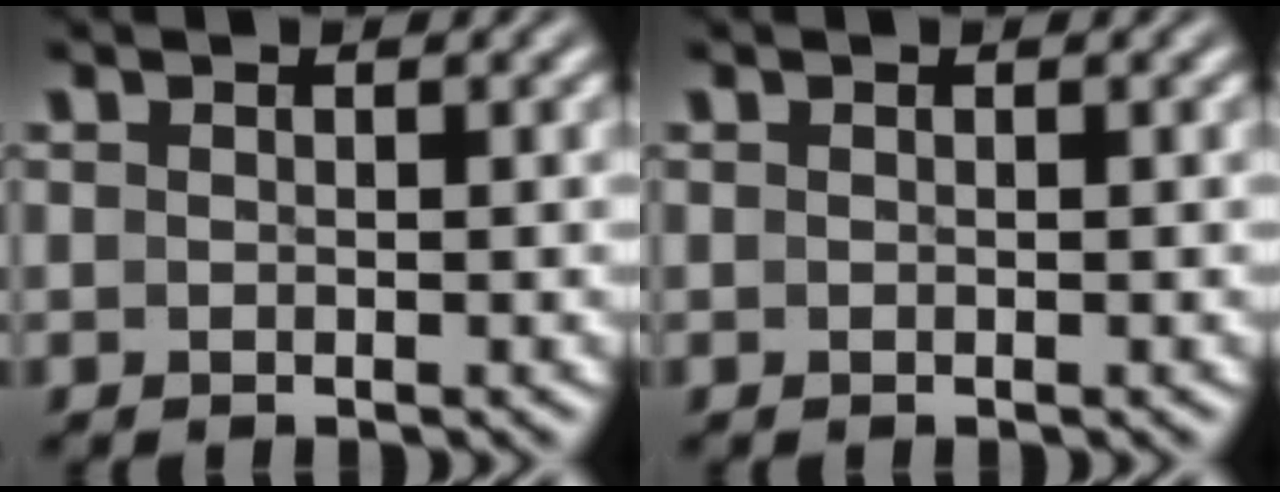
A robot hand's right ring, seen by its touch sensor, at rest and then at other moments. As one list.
[{"total": 0.0}]